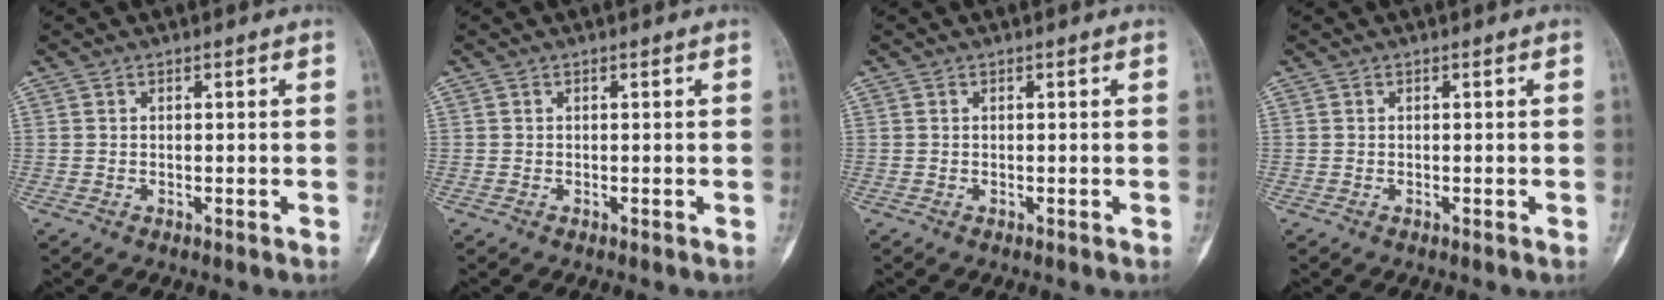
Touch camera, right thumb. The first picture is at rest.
{"total": 0.0}
{"total": 0.0}
{"total": 0.0}